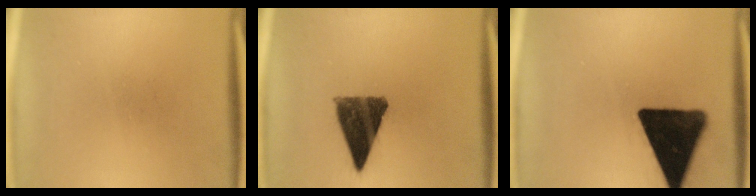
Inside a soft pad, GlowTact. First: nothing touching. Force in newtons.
{"total": 10.7}
{"total": 18.4}